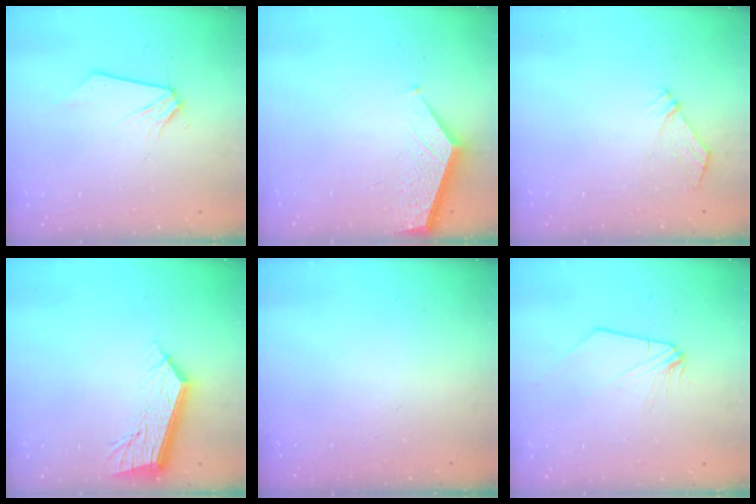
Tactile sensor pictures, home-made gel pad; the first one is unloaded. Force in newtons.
{"total": 2.6, "press": 2.6, "slide": 0.4}
{"total": 5.2, "press": 5.1, "slide": 0.7}
{"total": 12.1, "press": 12.1, "slide": 0.4}
{"total": 0.0}
{"total": 1.6, "press": 1.5, "slide": 0.4}